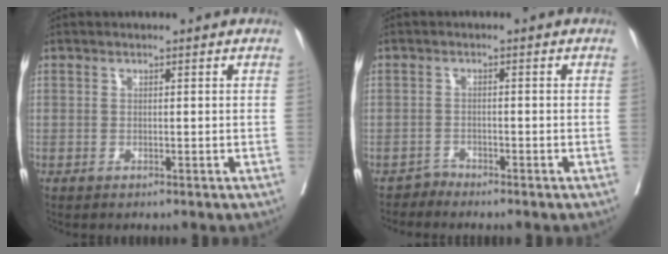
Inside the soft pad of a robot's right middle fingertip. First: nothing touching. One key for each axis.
{"total": 1.3, "fx": -1.1, "fy": 0.0, "fz": -0.6, "tx": 0.020, "ty": -0.005, "tz": -0.020}